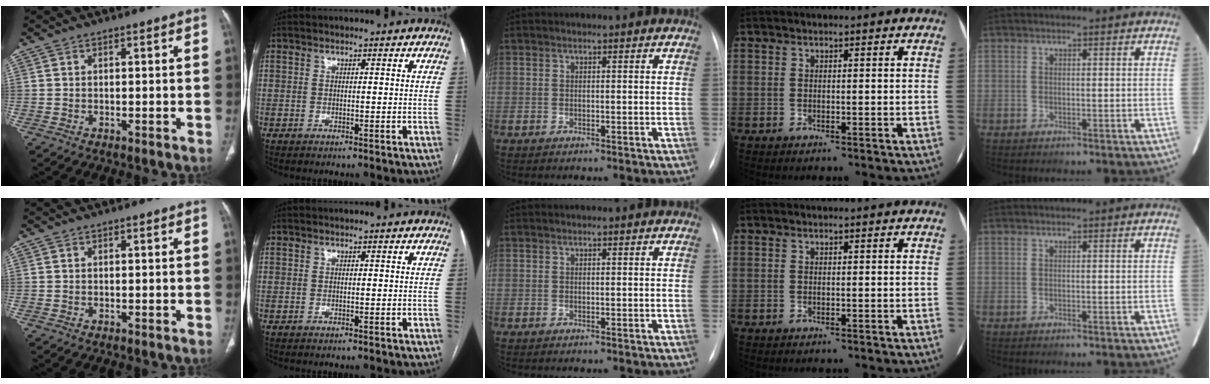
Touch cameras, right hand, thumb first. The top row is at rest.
{}